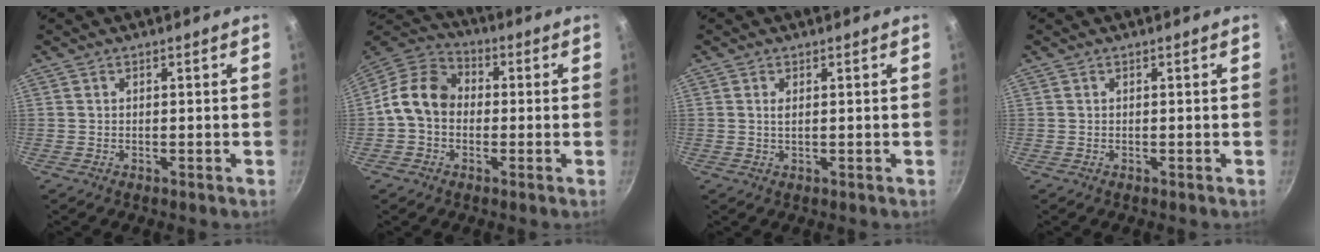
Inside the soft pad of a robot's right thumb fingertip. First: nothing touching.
{"total": 11.0, "force": [-0.6, 8.8, 6.5], "torque": [-0.089, 0.032, -0.036]}
{"total": 1.1, "force": [0.3, 0.5, 0.9], "torque": [-0.022, -0.001, 0.007]}
{"total": 0.0}